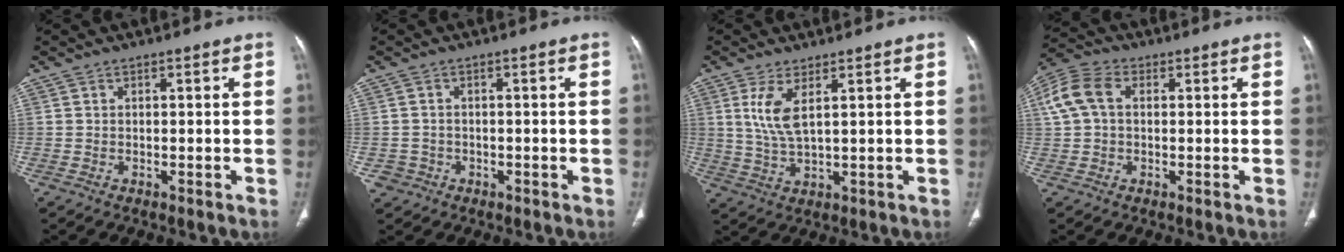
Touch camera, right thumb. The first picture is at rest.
{"total": 2.6, "force": [-0.9, 2.4, 0.1], "torque": [0.008, 0.011, -0.015]}
{"total": 6.1, "force": [2.2, 2.0, 5.3], "torque": [-0.119, -0.016, 0.054]}
{"total": 8.0, "force": [1.4, 5.5, 5.5], "torque": [-0.125, 0.027, 0.023]}